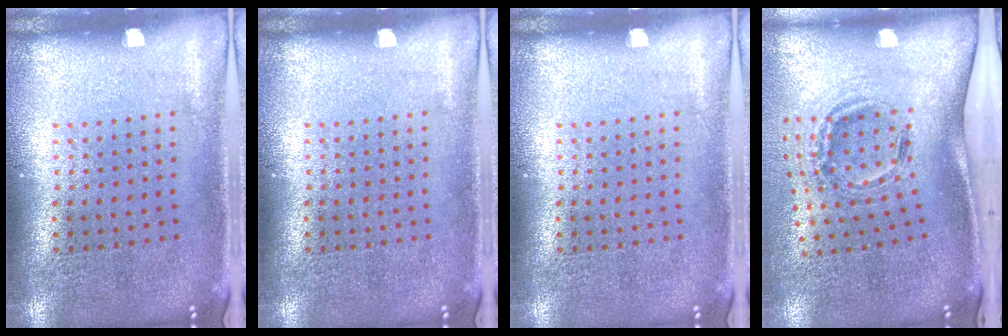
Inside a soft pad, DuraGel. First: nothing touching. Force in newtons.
{"total": 0.0}
{"total": 0.0}
{"total": 1.6, "press": 1.1, "slide": 1.1}